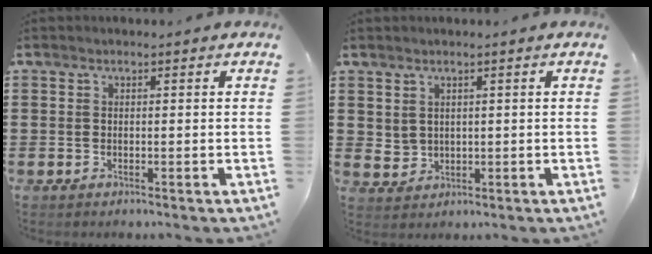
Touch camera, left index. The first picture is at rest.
{"total": 2.2, "force": [1.4, 1.5, 0.5], "torque": [-0.017, 0.004, 0.028]}